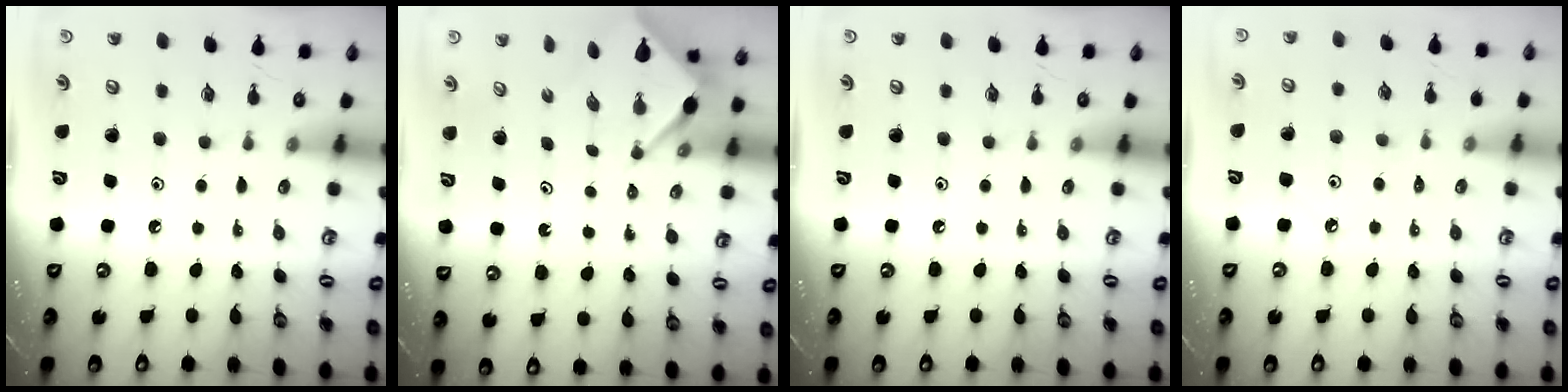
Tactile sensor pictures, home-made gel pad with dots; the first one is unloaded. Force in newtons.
{"total": 2.7, "press": 2.7, "slide": 0.0}
{"total": 0.0}
{"total": 2.8, "press": 2.7, "slide": 0.5}